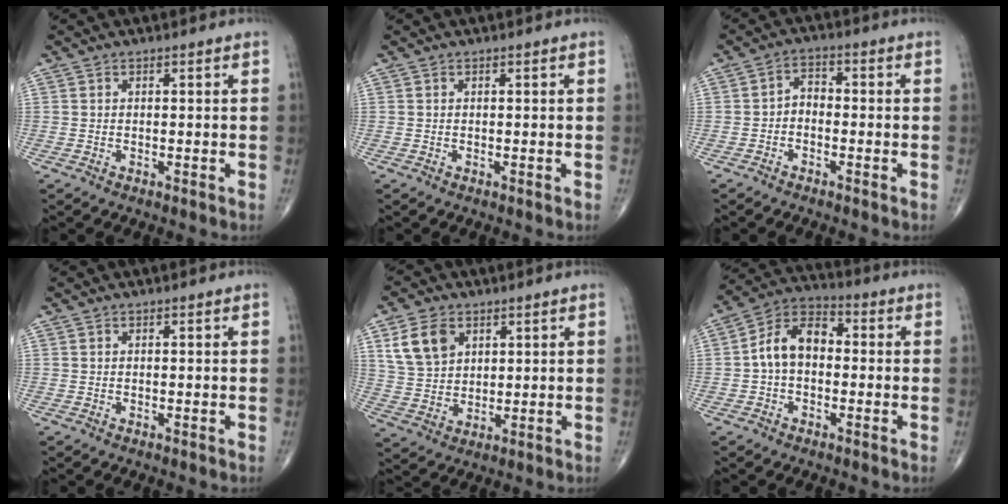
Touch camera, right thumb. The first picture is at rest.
{"total": 0.0}
{"total": 3.3, "force": [-1.0, 2.3, 2.1], "torque": [-0.025, 0.021, -0.029]}
{"total": 0.0}
{"total": 9.0, "force": [3.9, 6.4, 5.0], "torque": [-0.079, -0.011, 0.083]}
{"total": 9.7, "force": [-0.3, 6.5, 7.2], "torque": [-0.114, 0.034, -0.021]}